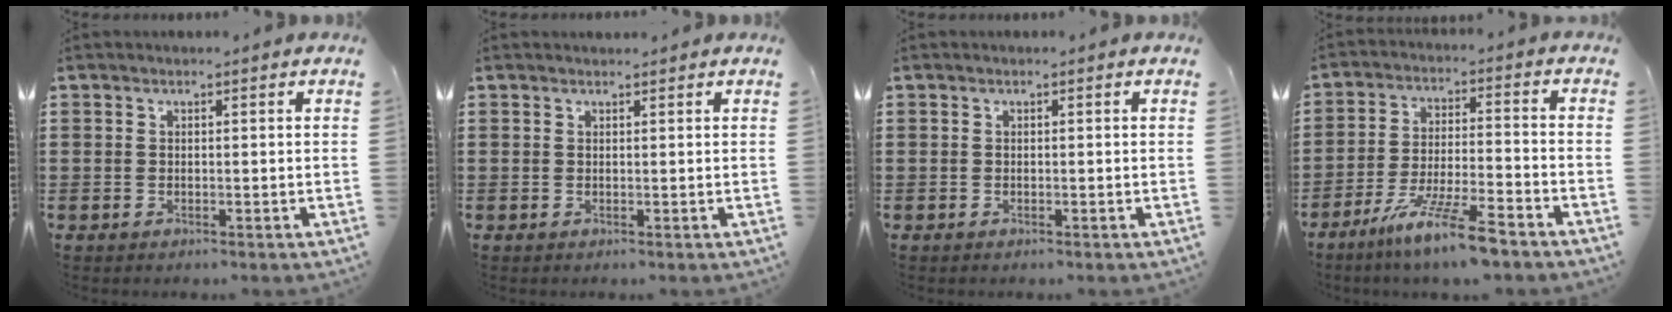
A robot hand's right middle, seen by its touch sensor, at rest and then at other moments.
{"total": 0.6, "force": [0.6, 0.0, 0.0], "torque": [-0.002, -0.003, 0.012]}
{"total": 0.0}
{"total": 9.5, "force": [-7.3, 0.3, 6.1], "torque": [-0.118, -0.005, -0.138]}